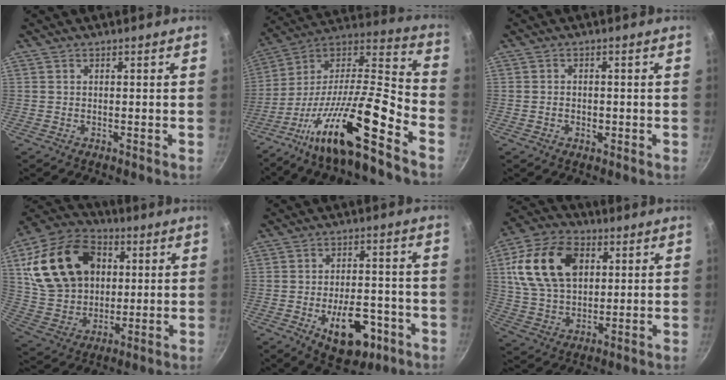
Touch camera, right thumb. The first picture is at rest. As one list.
[{"total": 23.7, "force": [-14.1, 4.5, 18.6], "torque": [-0.277, 0.070, -0.259]}, {"total": 2.1, "force": [-0.5, 1.6, 1.3], "torque": [-0.018, 0.003, -0.010]}, {"total": 23.2, "force": [5.7, 17.2, 14.5], "torque": [-0.234, 0.004, 0.107]}, {"total": 13.3, "force": [-5.0, 7.5, 9.8], "torque": [-0.107, 0.023, -0.062]}, {"total": 18.4, "force": [5.1, 12.5, 12.5], "torque": [-0.212, 0.000, 0.089]}]